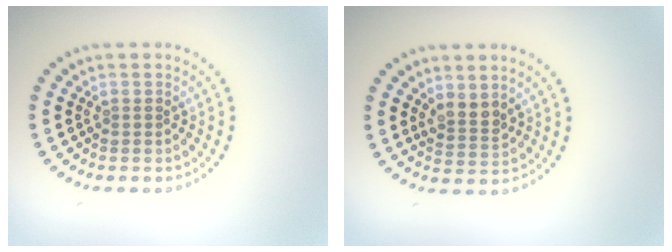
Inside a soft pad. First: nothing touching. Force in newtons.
{"total": 2.0, "press": 1.7, "slide": 1.2}